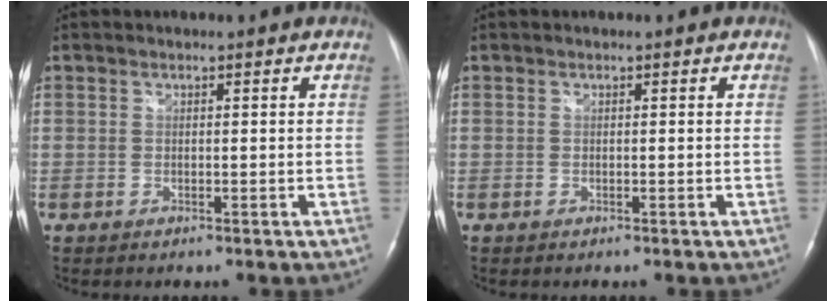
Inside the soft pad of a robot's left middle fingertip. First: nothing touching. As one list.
[{"total": 0.0}]